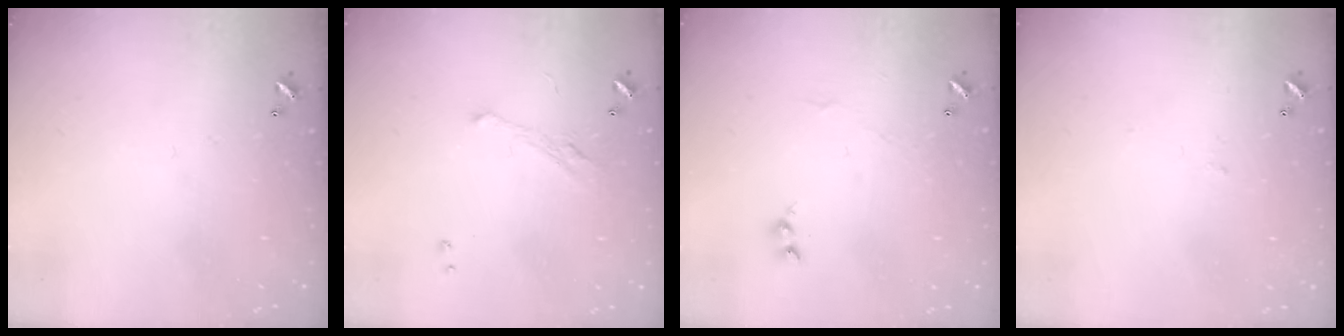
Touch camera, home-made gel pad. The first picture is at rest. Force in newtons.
{"total": 2.0, "press": 1.9, "slide": 0.7}
{"total": 1.7, "press": 1.6, "slide": 0.6}
{"total": 1.7, "press": 1.6, "slide": 0.3}